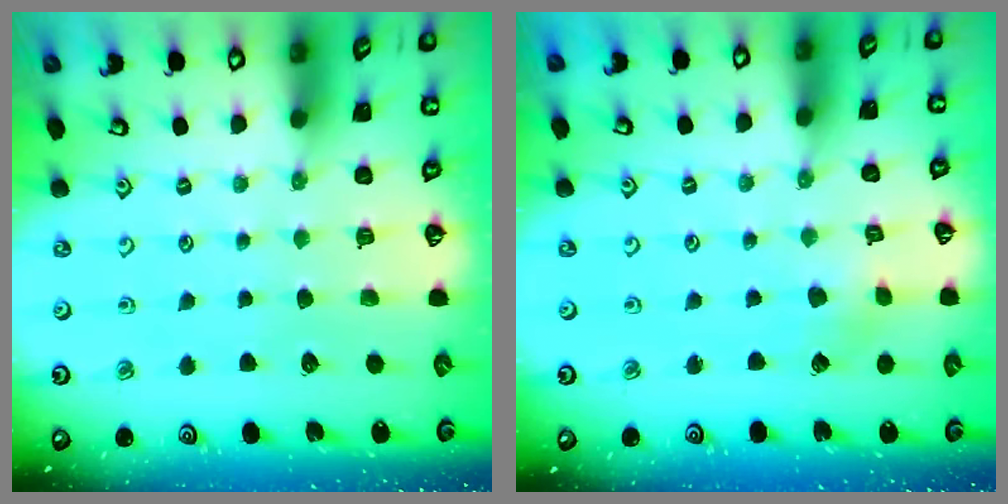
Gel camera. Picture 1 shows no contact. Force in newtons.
{"total": 1.9, "press": 1.9, "slide": 0.2}